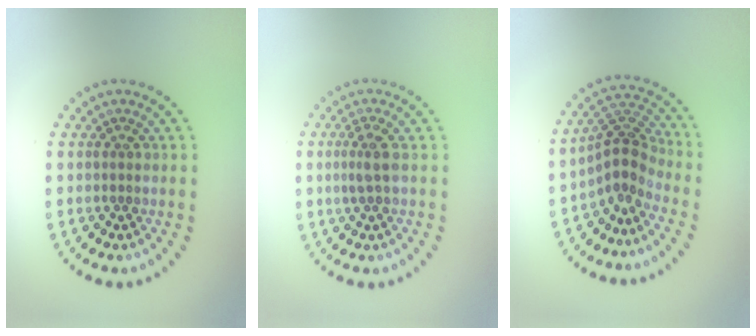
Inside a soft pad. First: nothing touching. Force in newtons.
{"total": 1.5, "press": 1.3, "slide": 0.7}
{"total": 3.5, "press": 2.5, "slide": 2.5}